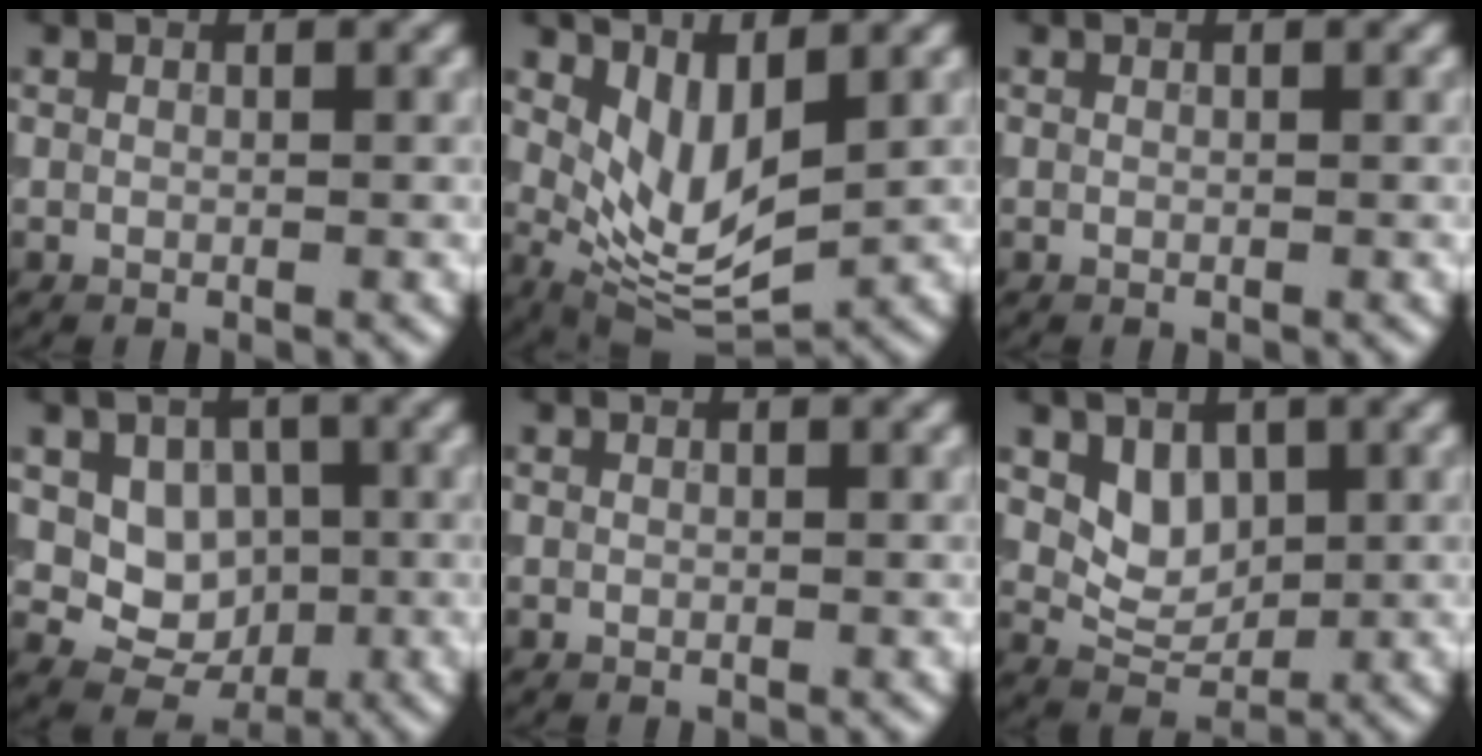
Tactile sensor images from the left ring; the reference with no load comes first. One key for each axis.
{"total": 5.4, "fx": 1.7, "fy": 2.6, "fz": 4.5, "tx": -0.094, "ty": -0.021, "tz": 0.039}
{"total": 0.0}
{"total": 4.9, "fx": 0.3, "fy": 4.0, "fz": 2.8, "tx": -0.033, "ty": -0.002, "tz": -0.002}
{"total": 0.0}
{"total": 2.9, "fx": 1.1, "fy": 2.1, "fz": 1.6, "tx": -0.027, "ty": -0.008, "tz": 0.024}